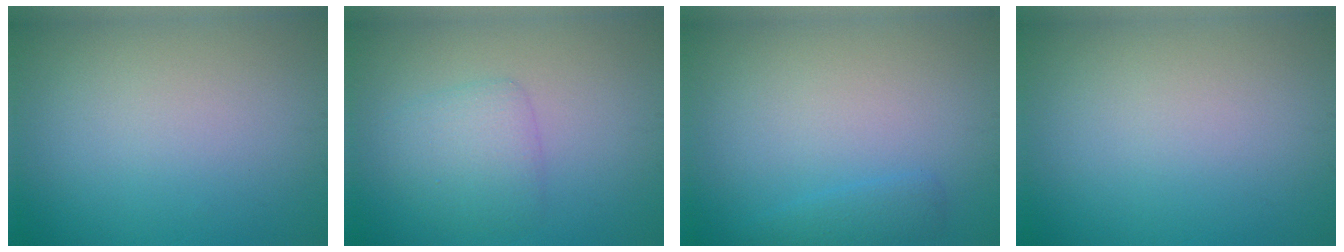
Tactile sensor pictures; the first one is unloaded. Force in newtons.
{"total": 2.7, "press": 2.7, "slide": 0.1}
{"total": 1.4, "press": 1.4, "slide": 0.1}
{"total": 0.0}